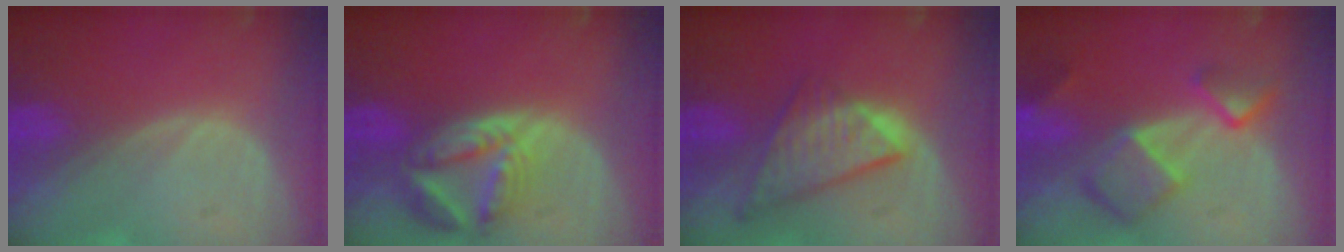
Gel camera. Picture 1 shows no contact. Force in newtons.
{"total": 8.1, "press": 7.2, "slide": 3.7}
{"total": 8.5, "press": 7.3, "slide": 4.5}
{"total": 7.9, "press": 6.8, "slide": 3.9}